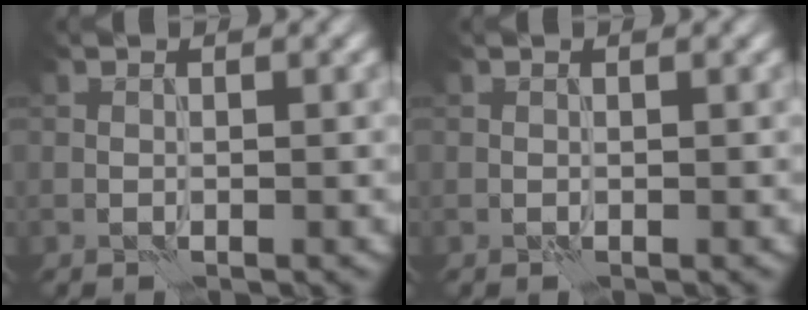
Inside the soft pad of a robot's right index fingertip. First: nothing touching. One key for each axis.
{"total": 0.0}